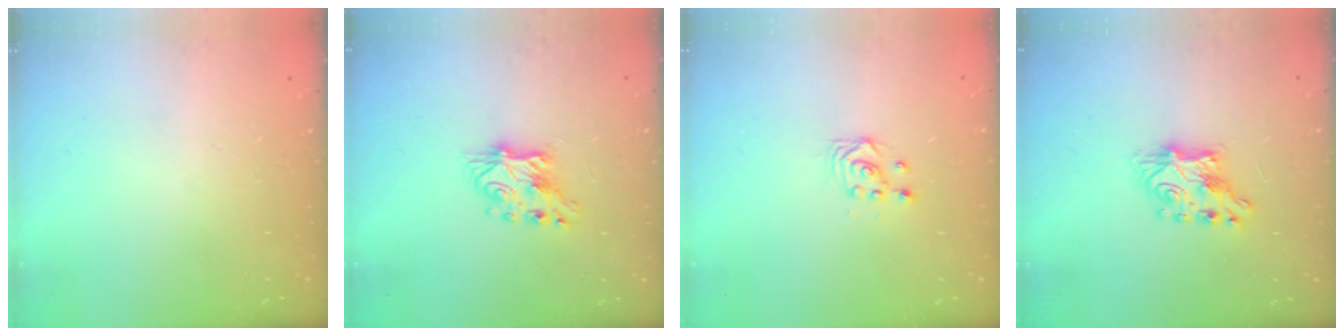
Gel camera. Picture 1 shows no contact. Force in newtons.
{"total": 7.6, "press": 7.6, "slide": 0.7}
{"total": 3.3, "press": 3.3, "slide": 0.4}
{"total": 7.2, "press": 7.2, "slide": 0.4}